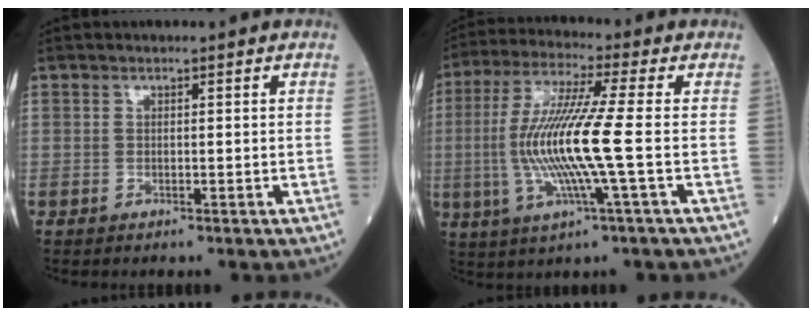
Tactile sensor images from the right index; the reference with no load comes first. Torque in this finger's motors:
{"motor_torque": [2.00, -0.05, 1.05, 0.21]}